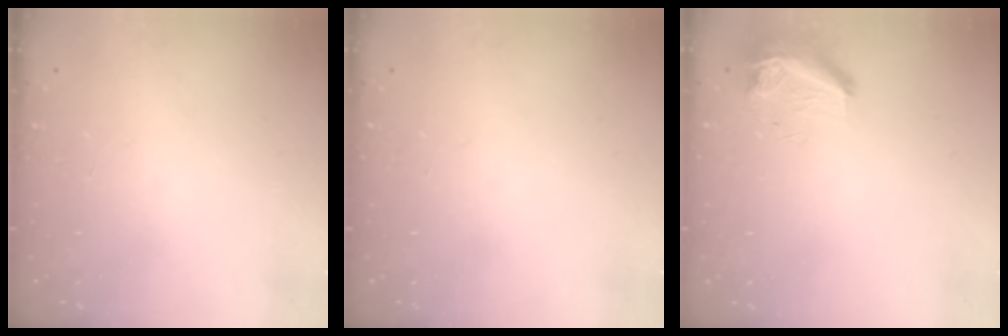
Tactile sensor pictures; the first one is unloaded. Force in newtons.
{"total": 0.0}
{"total": 8.4, "press": 8.2, "slide": 1.9}